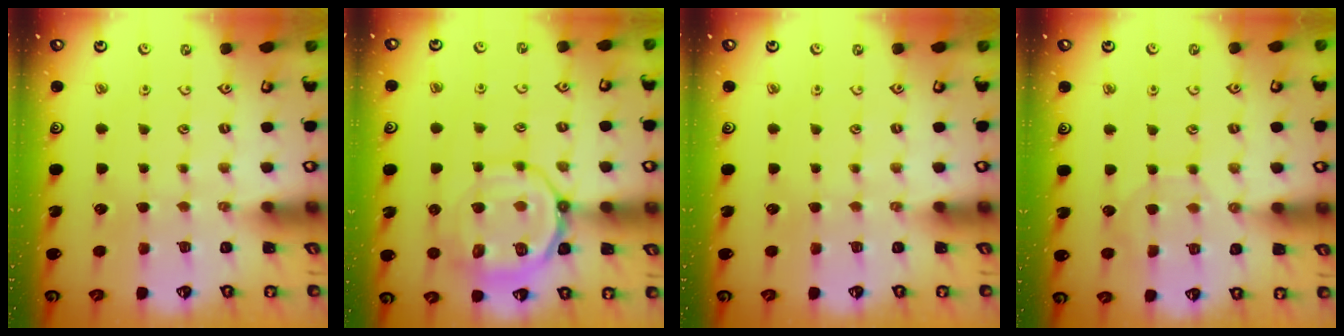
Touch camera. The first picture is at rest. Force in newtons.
{"total": 13.4, "press": 13.3, "slide": 1.7}
{"total": 0.0}
{"total": 5.1, "press": 5.1, "slide": 0.6}